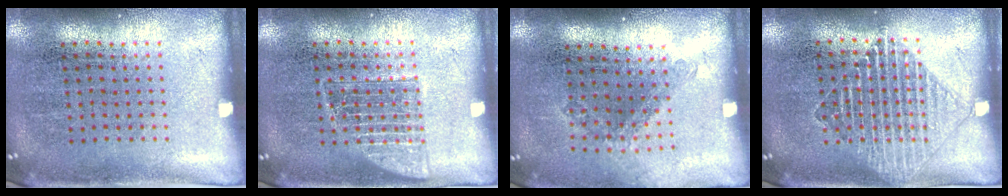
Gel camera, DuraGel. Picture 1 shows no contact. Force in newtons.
{"total": 2.0, "press": 2.0, "slide": 0.4}
{"total": 1.2, "press": 0.9, "slide": 0.8}
{"total": 1.5, "press": 1.4, "slide": 0.6}